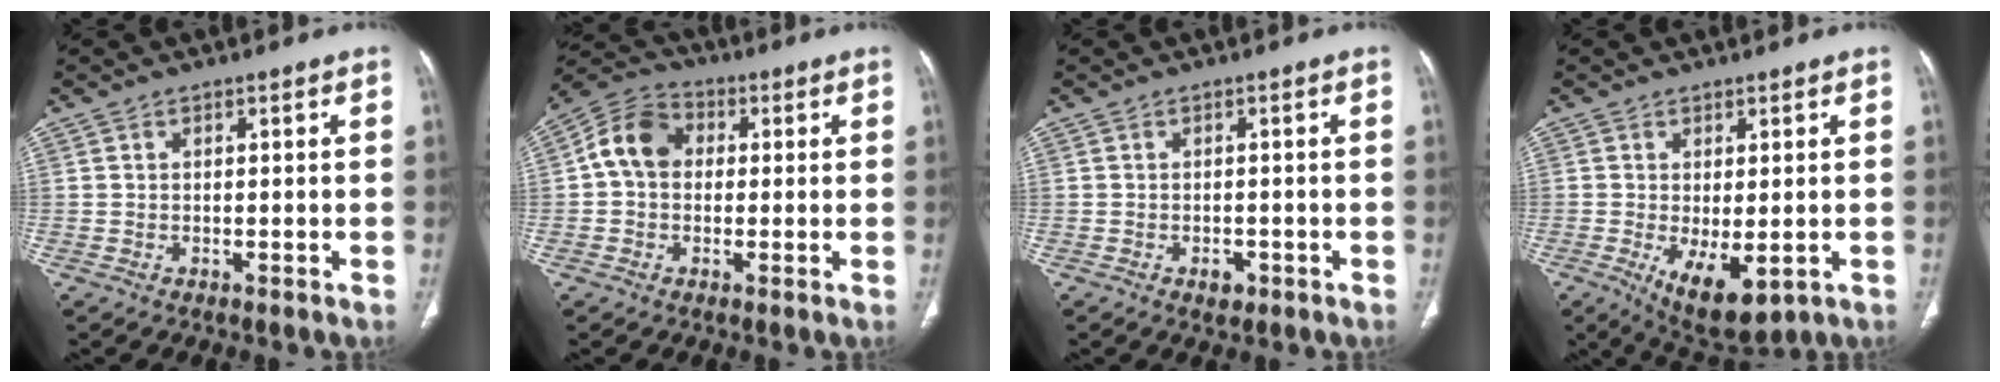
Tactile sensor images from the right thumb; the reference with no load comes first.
{"total": 8.9, "force": [0.9, 7.0, 5.4], "torque": [-0.088, 0.025, 0.004]}
{"total": 1.9, "force": [-1.0, 1.2, 1.0], "torque": [-0.009, 0.002, -0.008]}
{"total": 9.2, "force": [-2.8, 4.2, 7.7], "torque": [-0.115, -0.018, -0.026]}